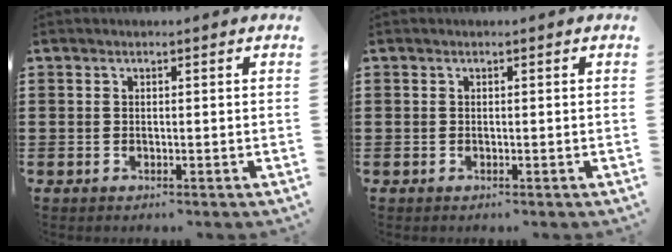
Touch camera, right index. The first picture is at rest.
{"total": 0.0}